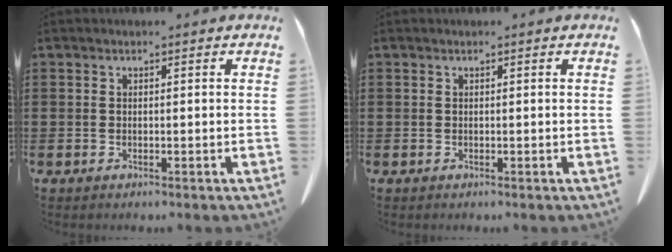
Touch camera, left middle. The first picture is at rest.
{"total": 0.0}